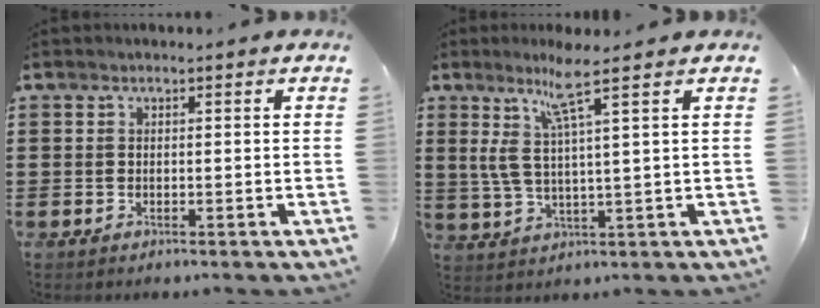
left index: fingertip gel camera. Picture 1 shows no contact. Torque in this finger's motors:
{"motor_torque": [1.26, -0.87, 0.27, 0.21]}